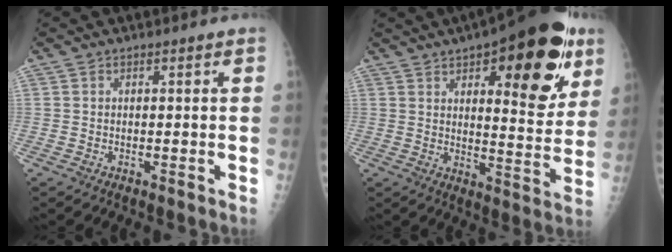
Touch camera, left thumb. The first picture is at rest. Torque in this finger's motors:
{"motor_torque": [0.37, 1.31, 0.25, -0.17, 0.13]}